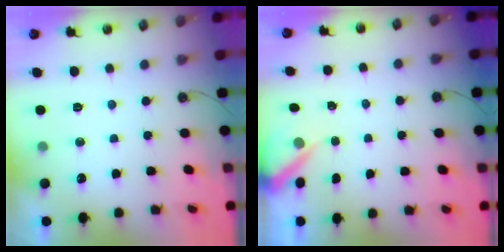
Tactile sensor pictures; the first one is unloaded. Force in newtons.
{"total": 3.7, "press": 3.7, "slide": 0.3}